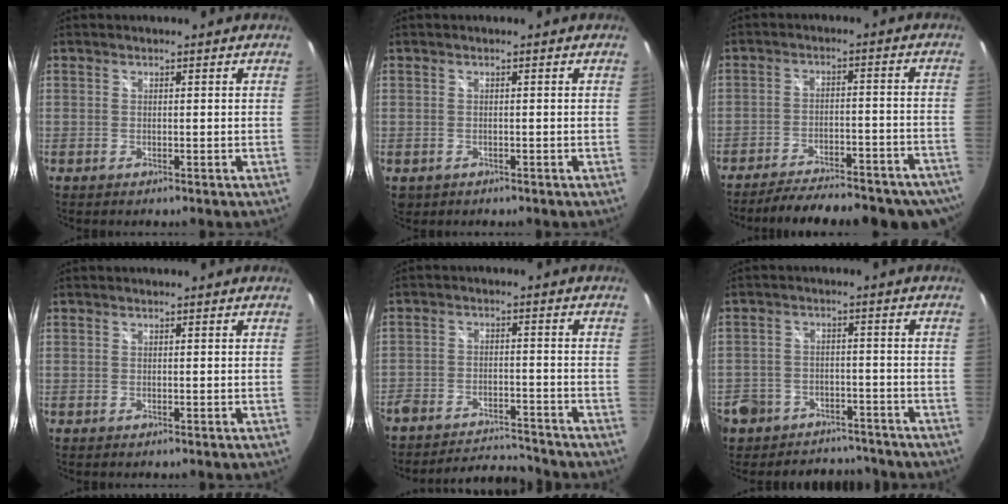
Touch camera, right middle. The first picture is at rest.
{"total": 1.9, "force": [-0.5, 1.7, 0.8], "torque": [-0.018, -0.005, -0.006]}
{"total": 22.6, "force": [-19.4, 6.2, 9.9], "torque": [-0.174, -0.018, -0.237]}
{"total": 0.0}
{"total": 11.4, "force": [-10.9, 2.2, 2.9], "torque": [-0.079, 0.001, -0.166]}
{"total": 15.4, "force": [-10.8, 9.9, 4.8], "torque": [-0.138, 0.022, -0.145]}